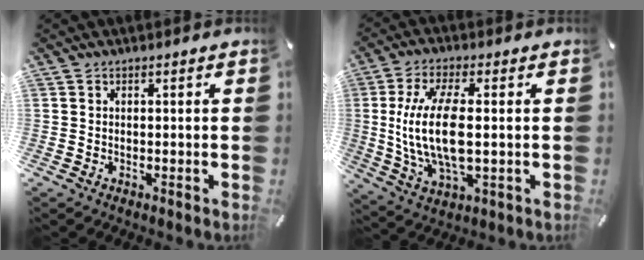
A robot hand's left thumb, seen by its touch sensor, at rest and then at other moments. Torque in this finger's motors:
{"motor_torque": [2.52, 2.49, 2.14, -0.33, 0.55]}